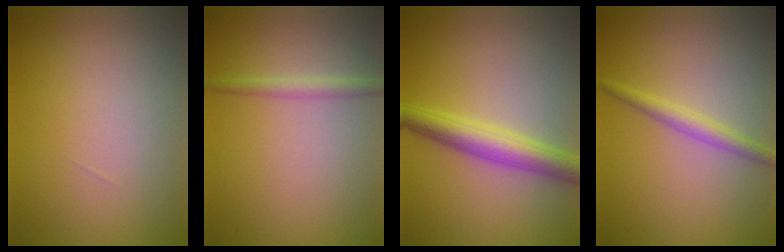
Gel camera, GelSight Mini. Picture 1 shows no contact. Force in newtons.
{"total": 1.7, "press": 1.7, "slide": 0.1}
{"total": 4.7, "press": 4.7, "slide": 0.0}
{"total": 2.1, "press": 2.1, "slide": 0.0}